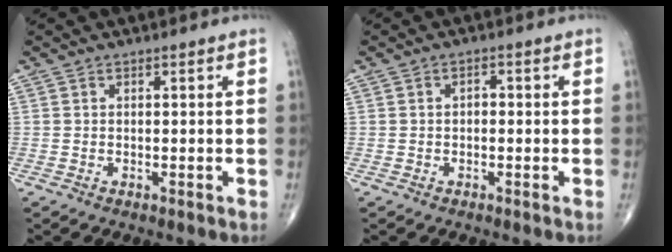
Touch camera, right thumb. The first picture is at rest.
{"total": 1.4, "force": [-0.1, 0.9, 1.0], "torque": [-0.011, 0.005, -0.004]}